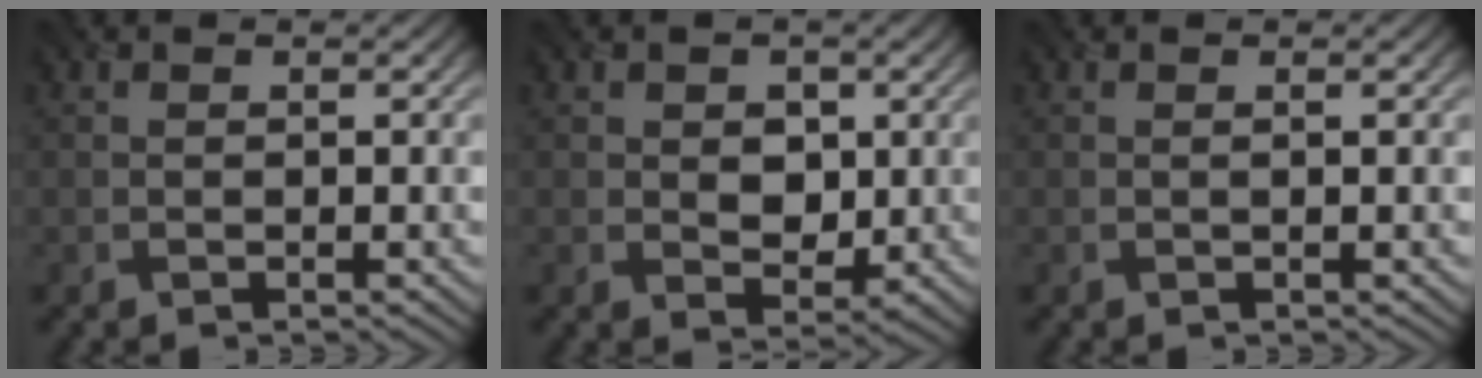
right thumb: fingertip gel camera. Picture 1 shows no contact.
{"total": 3.6, "force": [0.5, 2.8, 2.2], "torque": [-0.044, -0.005, 0.000]}
{"total": 0.7, "force": [0.1, 0.0, 0.7], "torque": [-0.013, 0.004, -0.001]}